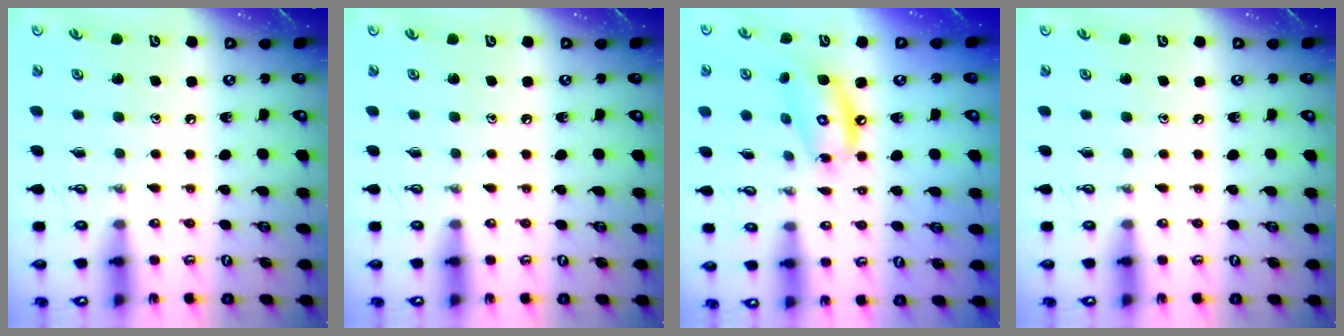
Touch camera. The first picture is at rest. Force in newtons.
{"total": 0.0}
{"total": 10.6, "press": 10.6, "slide": 0.8}
{"total": 0.0}